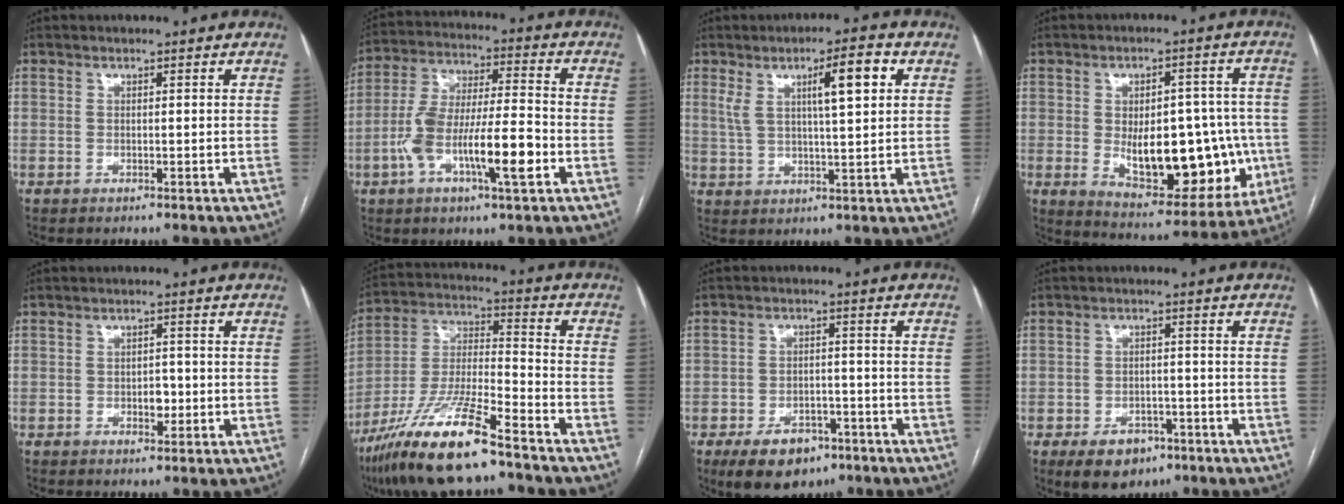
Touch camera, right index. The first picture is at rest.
{"total": 14.1, "force": [-4.6, 2.6, 13.0], "torque": [-0.245, 0.007, -0.080]}
{"total": 8.5, "force": [3.2, 1.0, 7.8], "torque": [-0.133, 0.014, 0.053]}
{"total": 19.2, "force": [-2.9, 9.1, 16.6], "torque": [-0.221, 0.014, -0.012]}
{"total": 2.4, "force": [-0.6, 1.5, 1.8], "torque": [-0.022, 0.003, -0.005]}
{"total": 16.8, "force": [-11.7, 2.1, 11.8], "torque": [-0.251, -0.025, -0.215]}
{"total": 8.3, "force": [-5.1, 4.8, 4.4], "torque": [-0.075, 0.000, -0.075]}
{"total": 6.5, "force": [-3.7, 4.3, 3.1], "torque": [-0.049, 0.001, -0.049]}